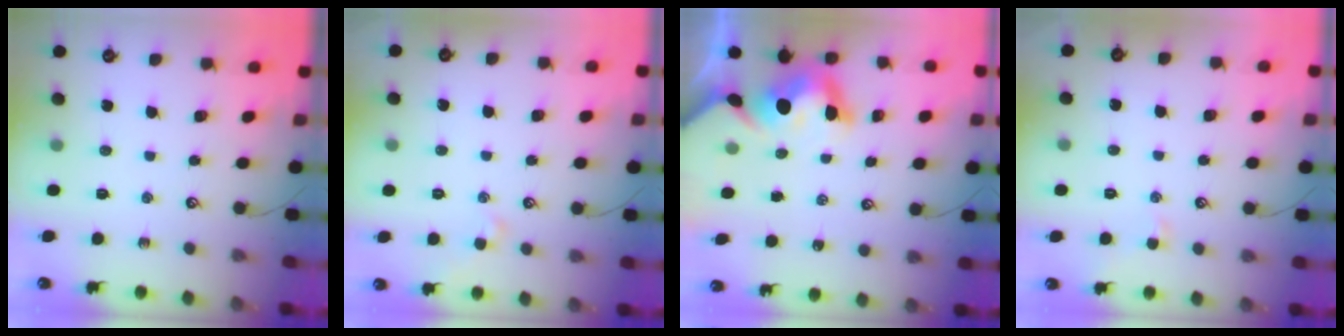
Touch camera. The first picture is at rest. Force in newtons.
{"total": 1.3, "press": 1.2, "slide": 0.5}
{"total": 8.2, "press": 8.2, "slide": 0.8}
{"total": 0.6, "press": 0.1, "slide": 0.5}